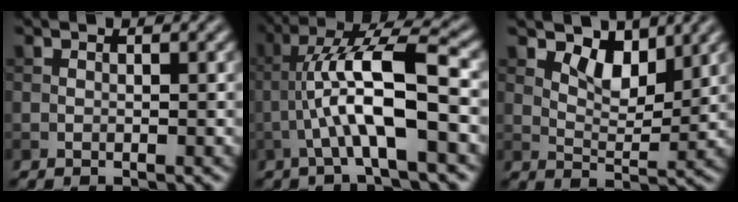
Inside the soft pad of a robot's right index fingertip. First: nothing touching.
{"total": 8.0, "force": [-1.6, 1.4, 7.6], "torque": [-0.133, 0.023, -0.031]}
{"total": 4.0, "force": [2.6, 1.9, 2.3], "torque": [-0.047, -0.009, 0.042]}